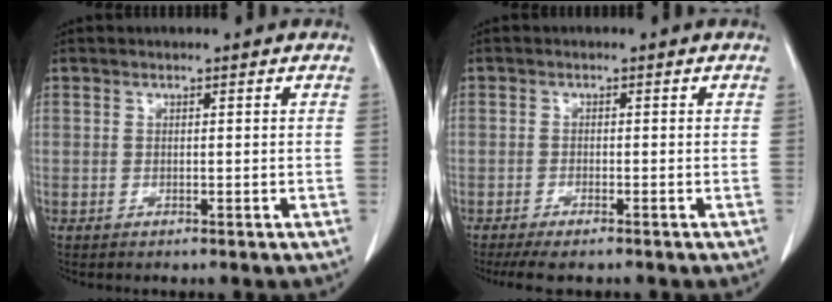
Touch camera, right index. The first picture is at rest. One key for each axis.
{"total": 4.0, "fx": -3.2, "fy": 0.8, "fz": 2.1, "tx": -0.036, "ty": -0.009, "tz": -0.049}